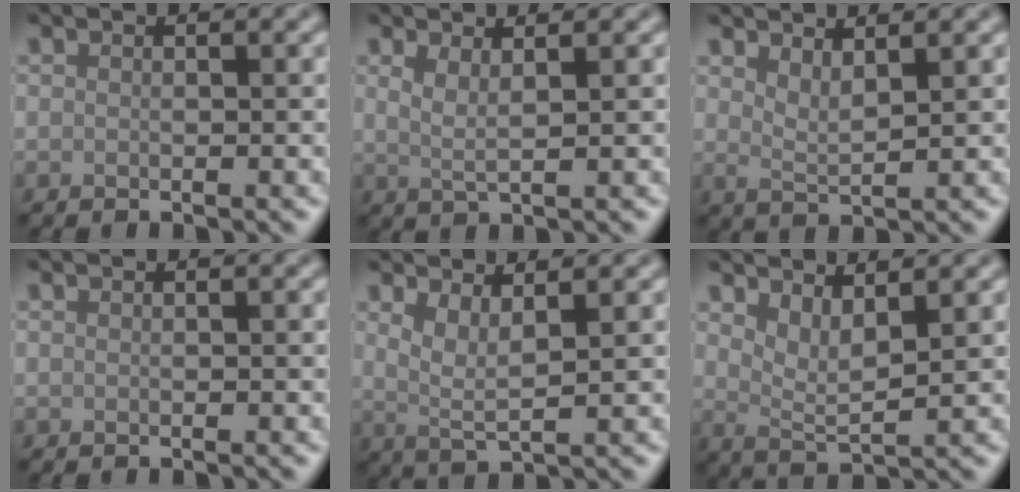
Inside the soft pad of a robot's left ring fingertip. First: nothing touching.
{"total": 2.1, "force": [1.1, 0.7, 1.7], "torque": [-0.025, -0.005, 0.018]}
{"total": 2.1, "force": [1.5, 0.5, 1.4], "torque": [-0.022, -0.006, 0.028]}
{"total": 0.0}
{"total": 3.0, "force": [1.5, 0.8, 2.5], "torque": [-0.045, -0.006, 0.028]}
{"total": 3.0, "force": [1.8, 0.9, 2.3], "torque": [-0.044, -0.011, 0.036]}